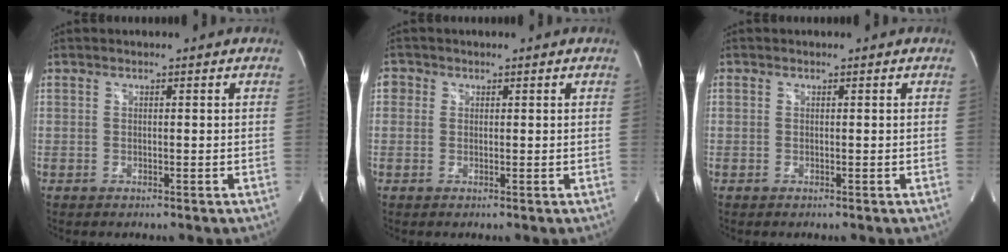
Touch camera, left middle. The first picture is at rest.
{"total": 1.6, "force": [0.4, 1.5, 0.3], "torque": [0.005, 0.004, 0.003]}
{"total": 0.0}